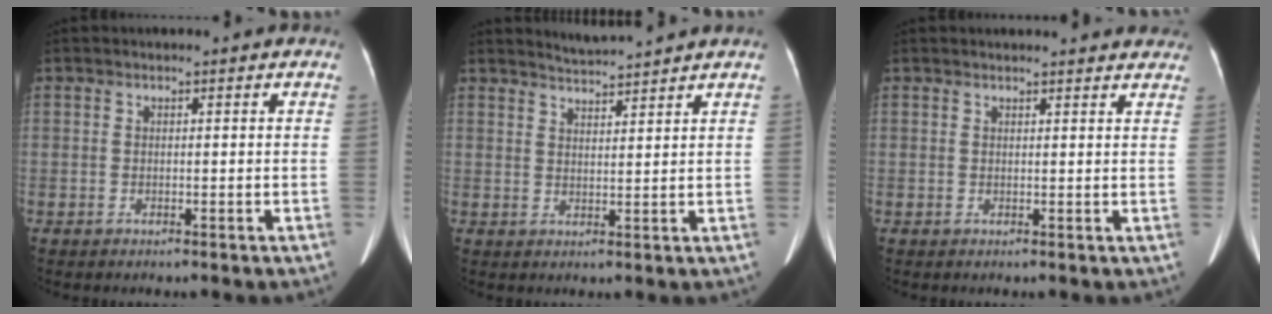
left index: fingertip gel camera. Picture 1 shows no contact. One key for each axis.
{"total": 3.4, "fx": 3.2, "fy": -1.2, "fz": 0.0, "tx": -0.005, "ty": -0.001, "tz": 0.062}
{"total": 10.2, "fx": 9.7, "fy": 2.0, "fz": 2.6, "tx": -0.011, "ty": 0.014, "tz": 0.093}